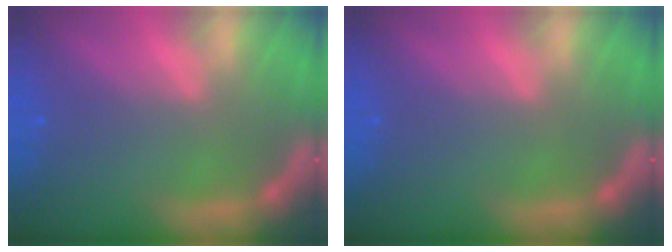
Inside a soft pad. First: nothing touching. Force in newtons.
{"total": 0.0}